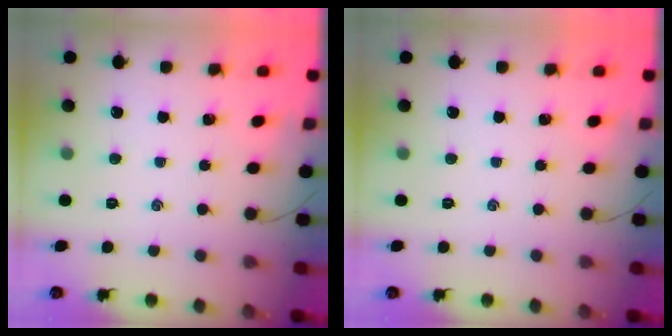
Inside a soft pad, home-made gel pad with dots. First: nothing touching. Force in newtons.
{"total": 0.0}